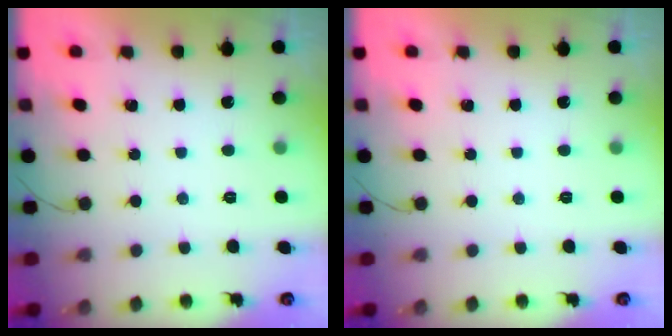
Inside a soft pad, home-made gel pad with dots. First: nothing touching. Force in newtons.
{"total": 0.0}